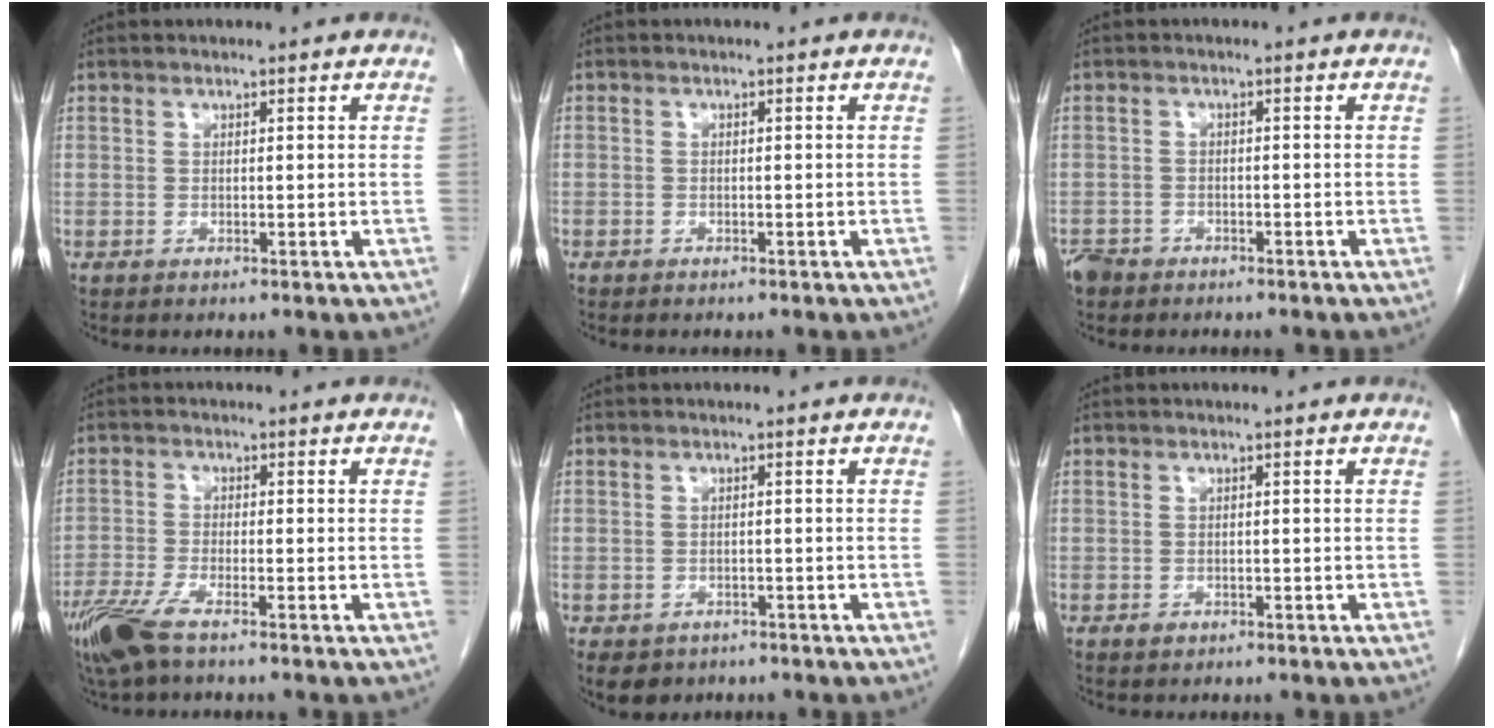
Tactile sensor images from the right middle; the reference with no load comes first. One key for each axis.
{"total": 0.7, "fx": -0.5, "fy": 0.5, "fz": 0.0, "tx": -0.005, "ty": 0.003, "tz": -0.008}
{"total": 2.8, "fx": -2.3, "fy": 1.6, "fz": 0.4, "tx": -0.015, "ty": 0.004, "tz": -0.039}
{"total": 6.6, "fx": -4.6, "fy": 1.2, "fz": 4.6, "tx": -0.100, "ty": -0.015, "tz": -0.089}
{"total": 6.1, "fx": -3.9, "fy": 4.3, "fz": 1.8, "tx": -0.031, "ty": 0.000, "tz": -0.050}
{"total": 0.9, "fx": -0.5, "fy": 0.7, "fz": 0.4, "tx": -0.006, "ty": 0.002, "tz": -0.003}